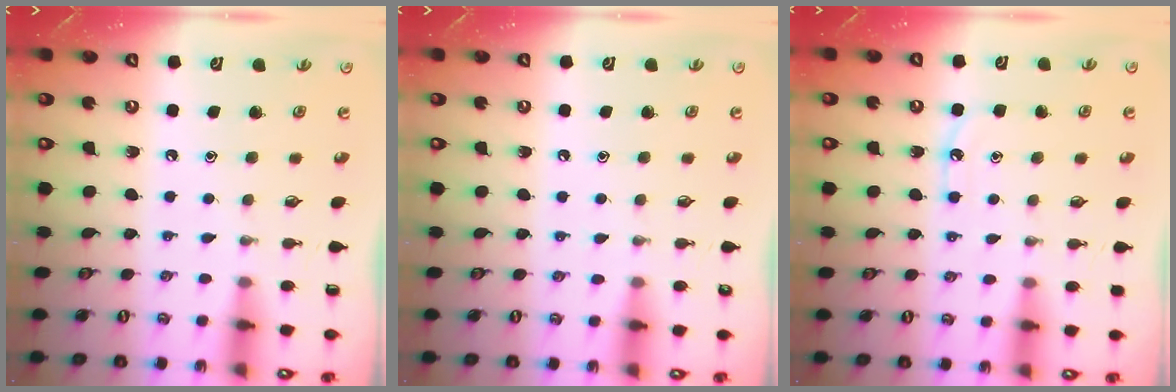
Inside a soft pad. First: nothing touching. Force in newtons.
{"total": 4.8, "press": 4.8, "slide": 0.7}
{"total": 5.5, "press": 5.4, "slide": 0.7}